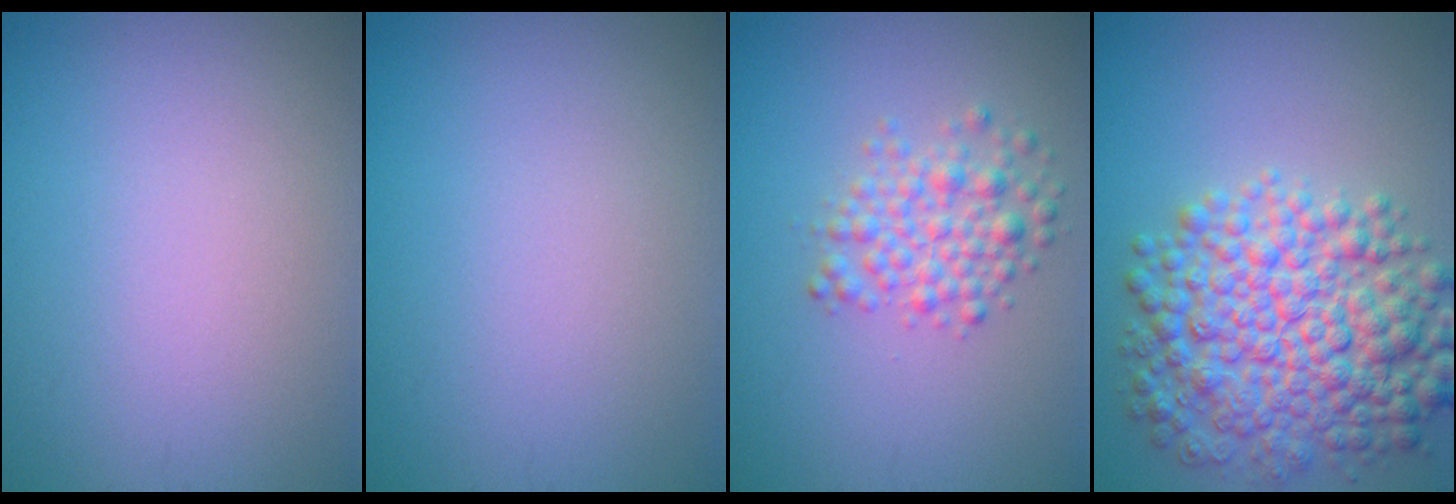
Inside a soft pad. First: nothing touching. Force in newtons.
{"total": 0.0}
{"total": 3.2, "press": 3.2, "slide": 0.1}
{"total": 9.1, "press": 9.1, "slide": 0.0}